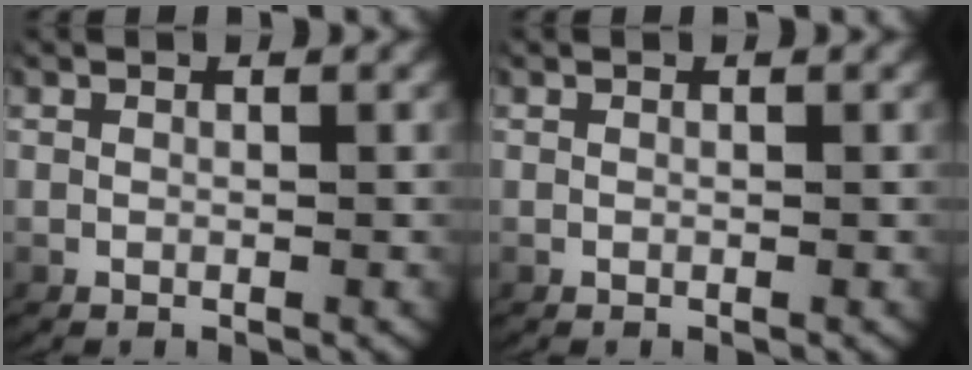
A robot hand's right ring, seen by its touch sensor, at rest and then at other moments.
{"total": 0.0}